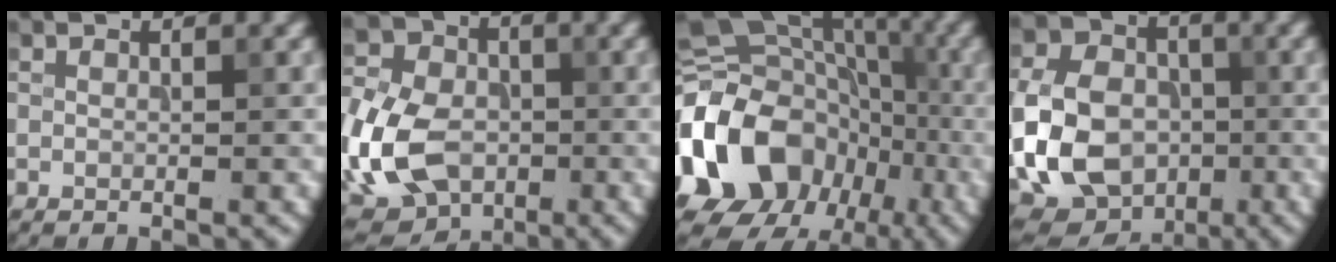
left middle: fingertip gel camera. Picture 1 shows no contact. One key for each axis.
{"total": 12.3, "fx": -3.3, "fy": 9.0, "fz": 7.8, "tx": -0.166, "ty": -0.024, "tz": -0.065}
{"total": 16.9, "fx": -6.1, "fy": 13.3, "fz": 8.5, "tx": -0.188, "ty": 0.020, "tz": -0.126}
{"total": 13.7, "fx": -2.6, "fy": 10.6, "fz": 8.4, "tx": -0.159, "ty": -0.011, "tz": -0.061}